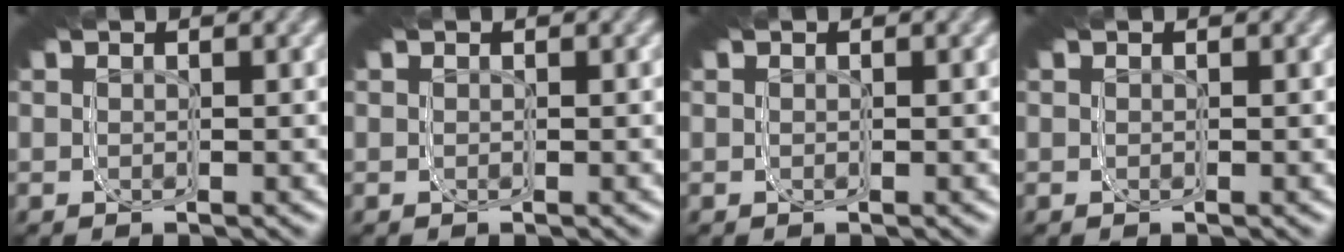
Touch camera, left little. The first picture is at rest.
{"total": 0.0}
{"total": 0.0}
{"total": 0.0}